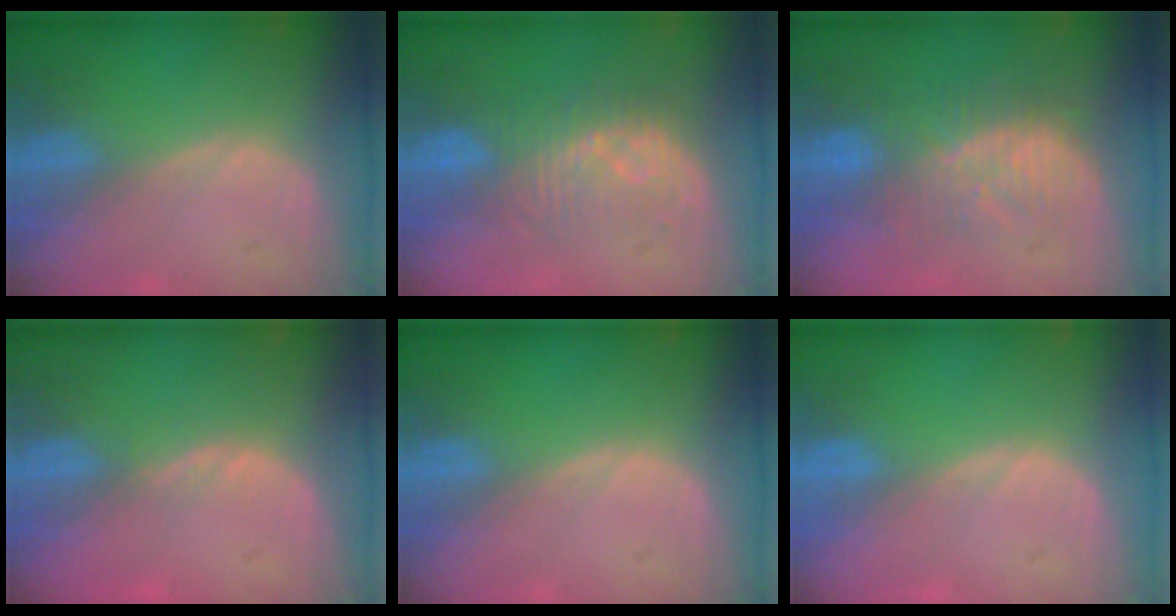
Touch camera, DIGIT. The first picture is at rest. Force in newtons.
{"total": 7.8, "press": 7.5, "slide": 2.0}
{"total": 8.4, "press": 8.2, "slide": 2.0}
{"total": 1.1, "press": 1.0, "slide": 0.5}
{"total": 0.0}
{"total": 0.0}